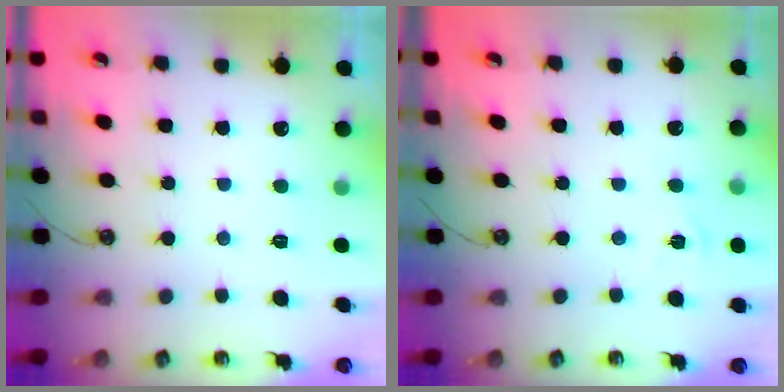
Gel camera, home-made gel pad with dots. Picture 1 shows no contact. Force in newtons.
{"total": 3.6, "press": 3.6, "slide": 0.5}